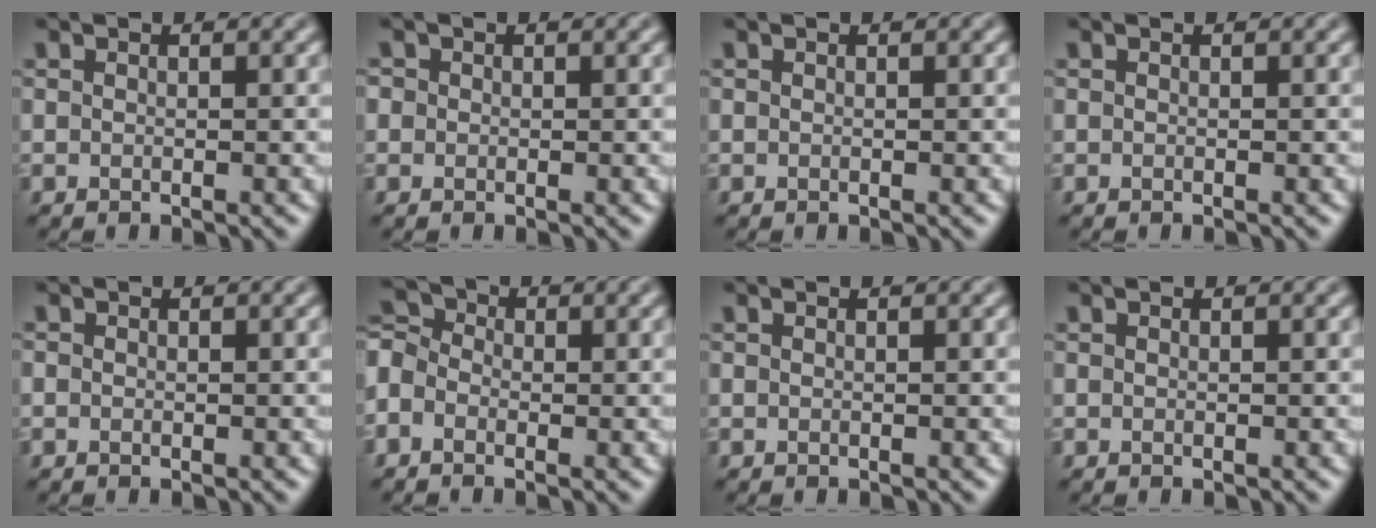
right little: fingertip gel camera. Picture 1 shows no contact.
{"total": 0.6, "force": [0.1, 0.6, 0.1], "torque": [0.004, -0.002, -0.003]}
{"total": 0.0}
{"total": 0.0}
{"total": 0.0}
{"total": 3.8, "force": [-1.3, 3.0, 2.0], "torque": [-0.048, 0.011, -0.031]}
{"total": 0.0}
{"total": 0.0}